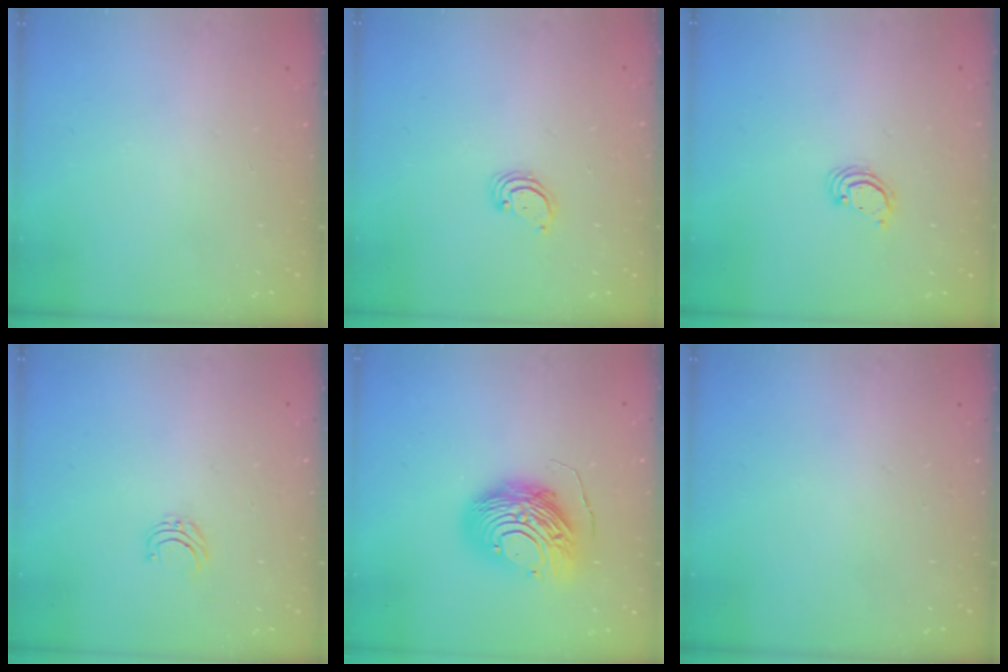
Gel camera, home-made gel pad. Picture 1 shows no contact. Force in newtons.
{"total": 2.5, "press": 2.5, "slide": 0.2}
{"total": 2.2, "press": 2.2, "slide": 0.2}
{"total": 4.0, "press": 4.0, "slide": 0.3}
{"total": 13.7, "press": 13.6, "slide": 1.3}
{"total": 0.0}